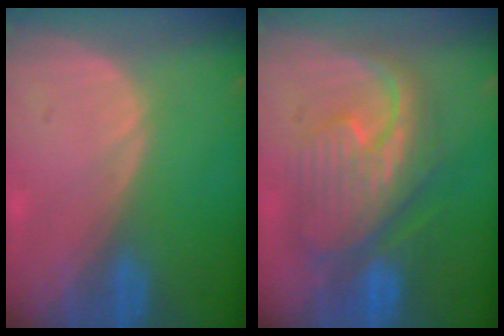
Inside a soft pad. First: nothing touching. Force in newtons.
{"total": 10.3, "press": 10.2, "slide": 0.9}